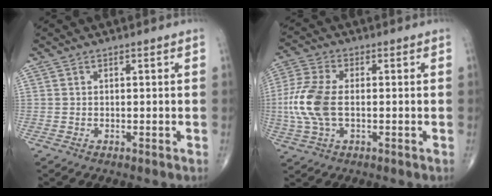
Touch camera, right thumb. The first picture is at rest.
{"total": 10.6, "force": [-0.8, 5.6, 8.9], "torque": [-0.219, 0.011, -0.017]}